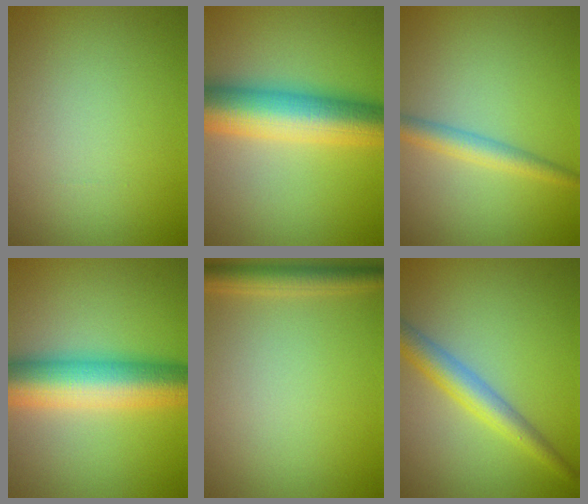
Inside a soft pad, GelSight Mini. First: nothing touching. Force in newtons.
{"total": 9.9, "press": 9.9, "slide": 0.0}
{"total": 2.6, "press": 2.6, "slide": 0.1}
{"total": 9.8, "press": 9.8, "slide": 0.2}
{"total": 2.8, "press": 2.8, "slide": 0.2}
{"total": 3.7, "press": 3.7, "slide": 0.1}